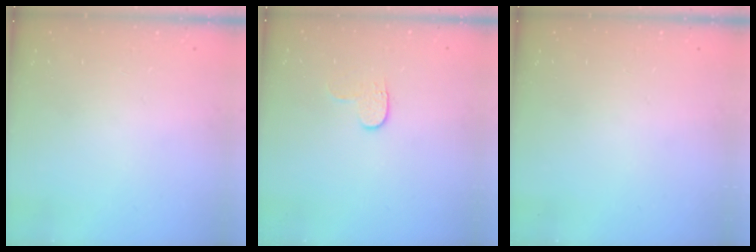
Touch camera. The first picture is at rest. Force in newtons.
{"total": 4.6, "press": 4.6, "slide": 0.5}
{"total": 0.0}